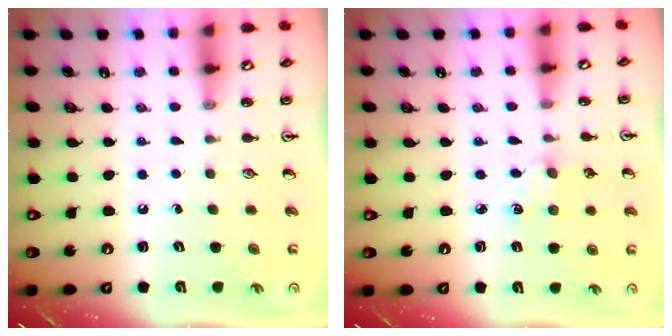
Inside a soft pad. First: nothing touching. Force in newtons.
{"total": 4.0, "press": 4.0, "slide": 0.5}